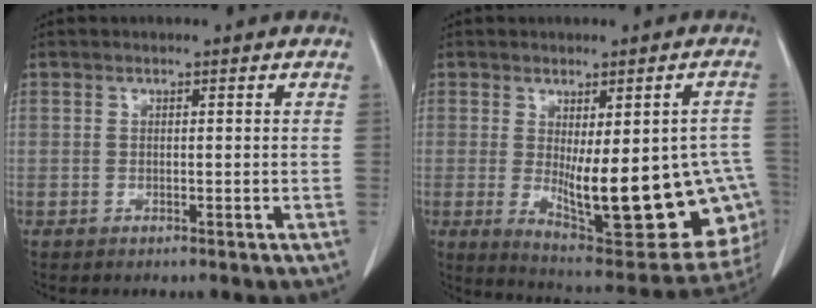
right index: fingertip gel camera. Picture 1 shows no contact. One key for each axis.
{"total": 22.0, "fx": -3.9, "fy": 7.0, "fz": 20.5, "tx": -0.195, "ty": -0.008, "tz": -0.028}